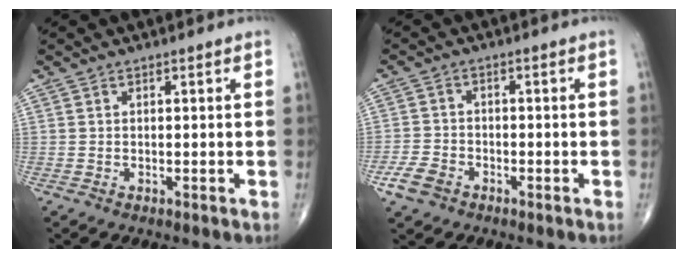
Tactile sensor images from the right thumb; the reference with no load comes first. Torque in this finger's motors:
{"motor_torque": [1.70, 1.04, -0.05, -0.21, 0.02]}